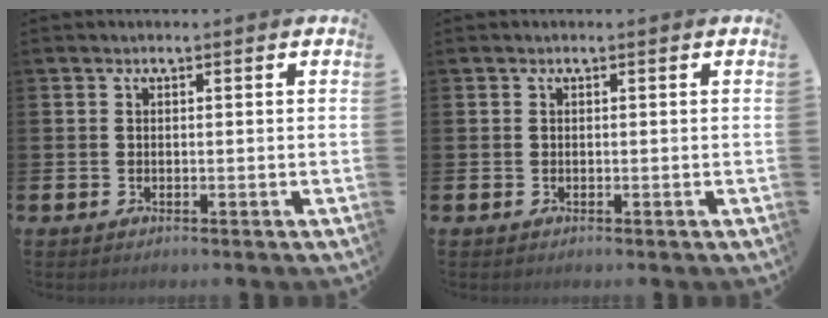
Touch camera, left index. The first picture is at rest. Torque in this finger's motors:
{"motor_torque": [0.00, 0.00, 0.00, 0.00]}